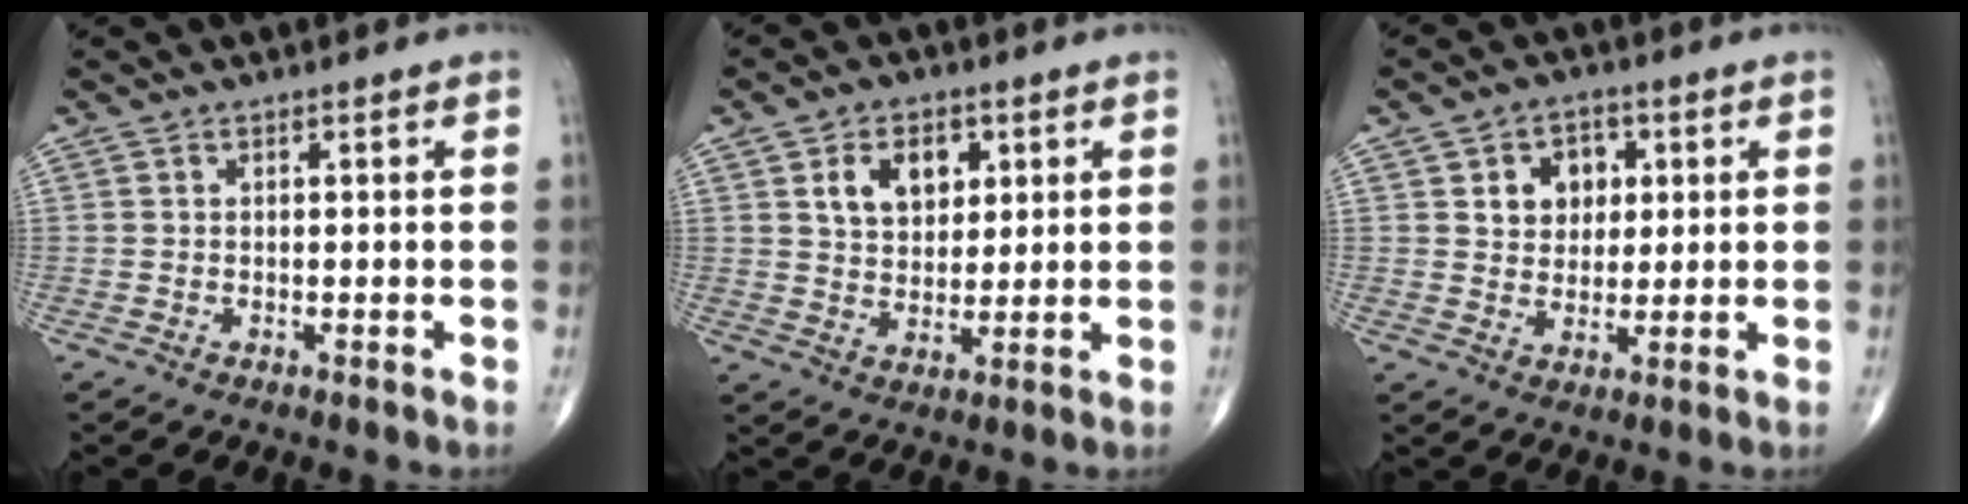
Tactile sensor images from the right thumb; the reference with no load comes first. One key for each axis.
{"total": 8.3, "fx": 3.2, "fy": 5.6, "fz": 5.3, "tx": -0.056, "ty": -0.016, "tz": 0.055}
{"total": 7.1, "fx": 2.2, "fy": 5.6, "fz": 3.8, "tx": -0.021, "ty": -0.005, "tz": 0.032}